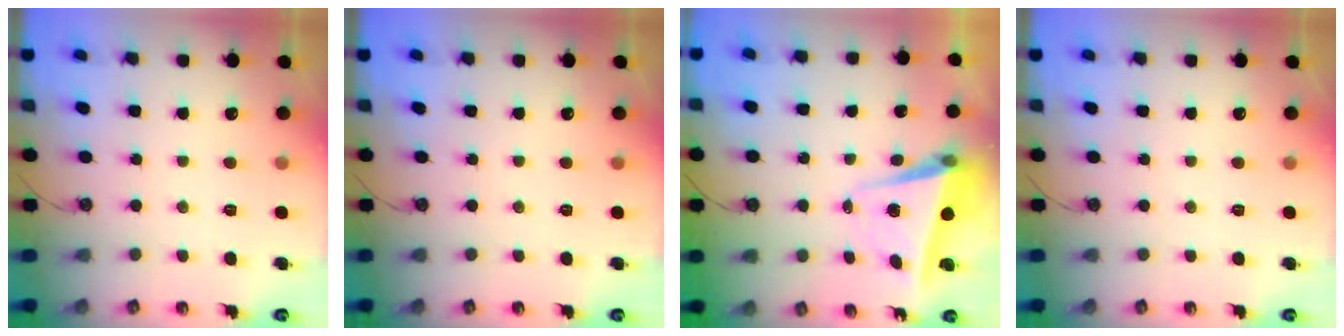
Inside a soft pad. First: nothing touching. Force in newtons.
{"total": 0.0}
{"total": 5.5, "press": 5.2, "slide": 1.8}
{"total": 0.0}